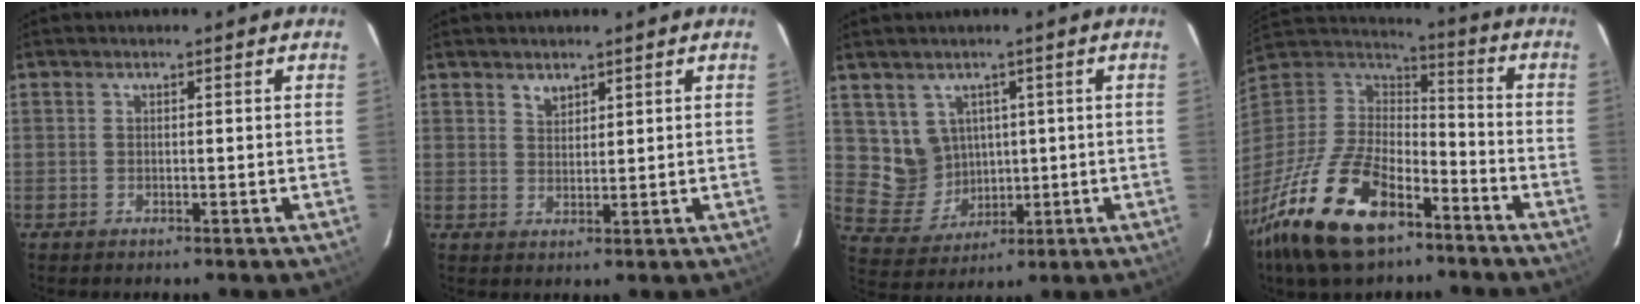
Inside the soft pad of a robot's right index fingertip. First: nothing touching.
{"total": 2.2, "force": [1.7, 1.2, 0.7], "torque": [-0.009, 0.002, 0.031]}
{"total": 7.6, "force": [2.2, 7.1, 1.4], "torque": [-0.040, 0.004, 0.064]}
{"total": 25.6, "force": [-15.7, 12.1, 16.2], "torque": [-0.351, -0.028, -0.276]}